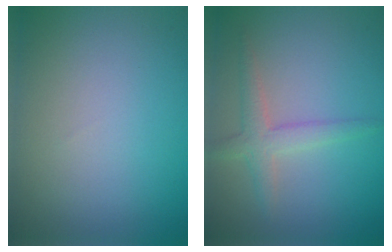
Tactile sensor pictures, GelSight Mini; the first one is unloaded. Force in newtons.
{"total": 2.5, "press": 2.5, "slide": 0.2}